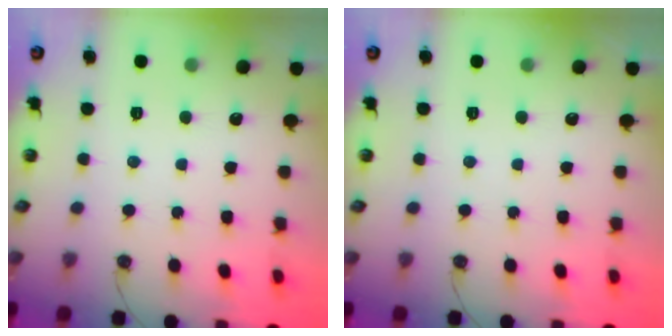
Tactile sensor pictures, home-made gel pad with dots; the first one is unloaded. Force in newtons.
{"total": 0.0}